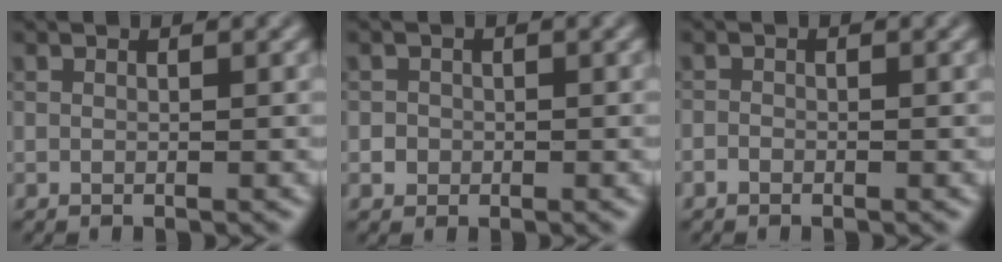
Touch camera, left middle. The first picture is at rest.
{"total": 1.1, "force": [-0.1, 1.1, 0.2], "torque": [0.005, -0.001, 0.000]}
{"total": 0.6, "force": [-0.5, 0.4, 0.1], "torque": [0.000, -0.002, -0.009]}